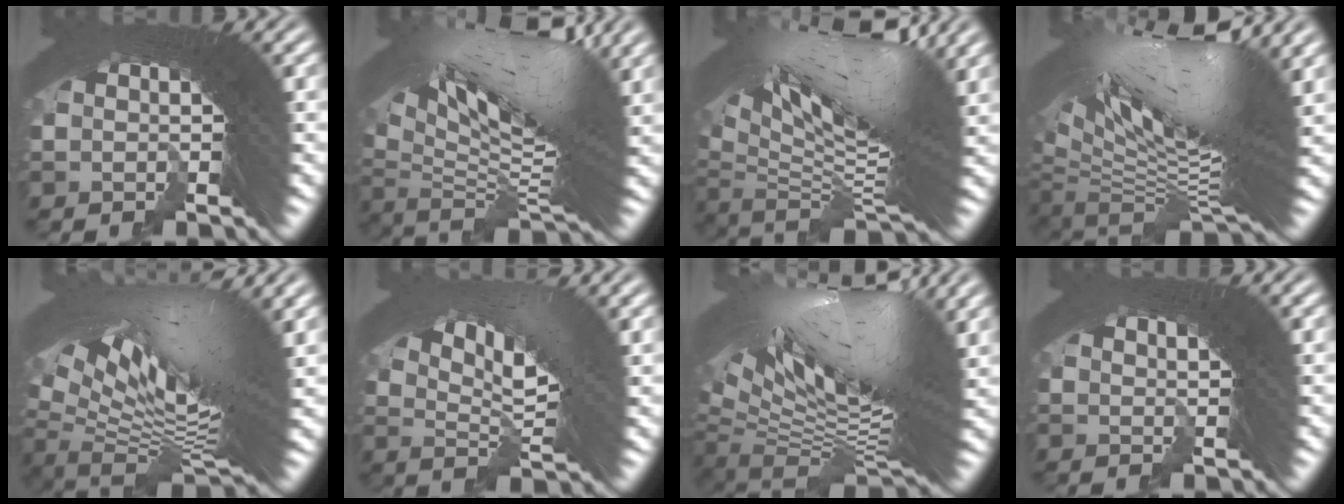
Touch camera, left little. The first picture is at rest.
{"total": 13.0, "force": [3.1, 5.0, 11.6], "torque": [-0.180, 0.006, 0.056]}
{"total": 13.8, "force": [2.2, 5.7, 12.3], "torque": [-0.208, -0.008, 0.049]}
{"total": 16.5, "force": [3.1, 7.5, 14.4], "torque": [-0.230, 0.007, 0.050]}
{"total": 12.7, "force": [2.2, 5.1, 11.4], "torque": [-0.176, -0.016, 0.053]}
{"total": 7.0, "force": [3.5, 1.2, 6.0], "torque": [-0.080, 0.006, 0.063]}
{"total": 14.7, "force": [2.3, 6.6, 13.0], "torque": [-0.204, 0.003, 0.043]}
{"total": 2.9, "force": [2.3, -1.2, 1.3], "torque": [-0.003, 0.011, 0.042]}